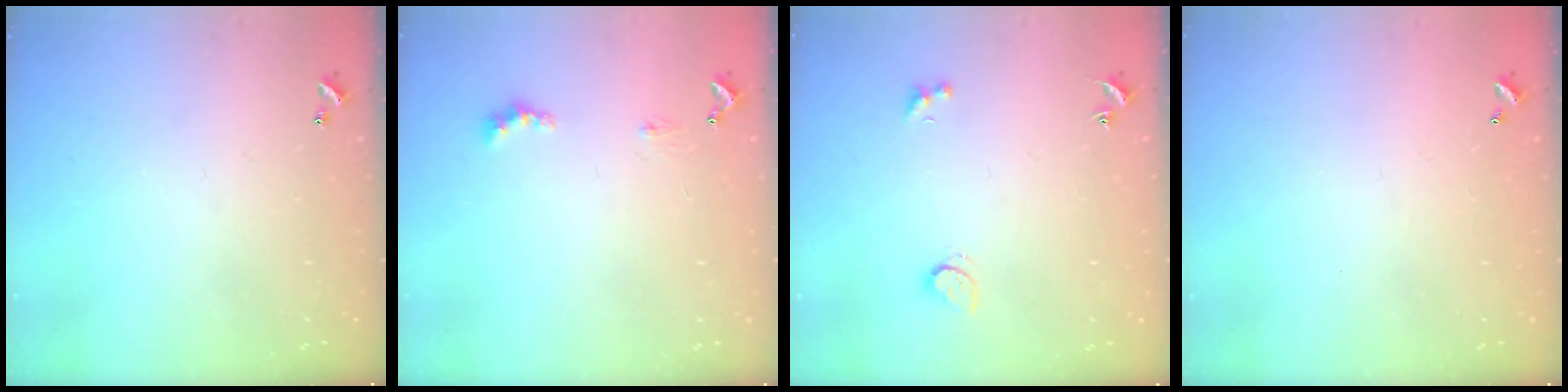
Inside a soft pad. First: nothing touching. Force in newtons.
{"total": 2.0, "press": 1.9, "slide": 0.4}
{"total": 1.5, "press": 1.4, "slide": 0.6}
{"total": 2.9, "press": 2.9, "slide": 0.1}